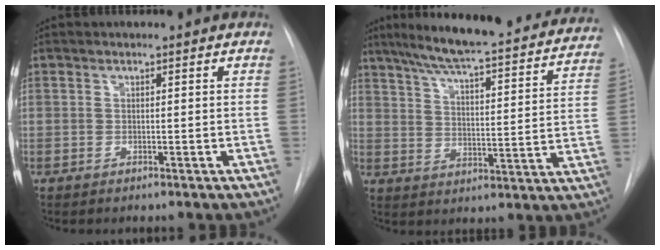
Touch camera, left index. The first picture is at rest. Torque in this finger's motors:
{"motor_torque": [0.23, -0.21, 0.22, 0.14]}